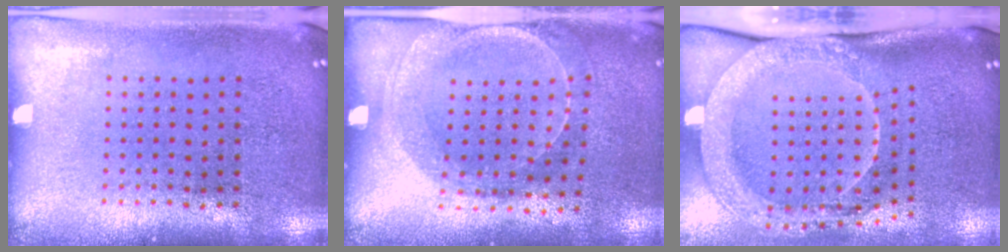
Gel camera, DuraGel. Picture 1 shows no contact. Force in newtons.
{"total": 1.6, "press": 1.5, "slide": 0.4}
{"total": 2.1, "press": 2.0, "slide": 0.8}